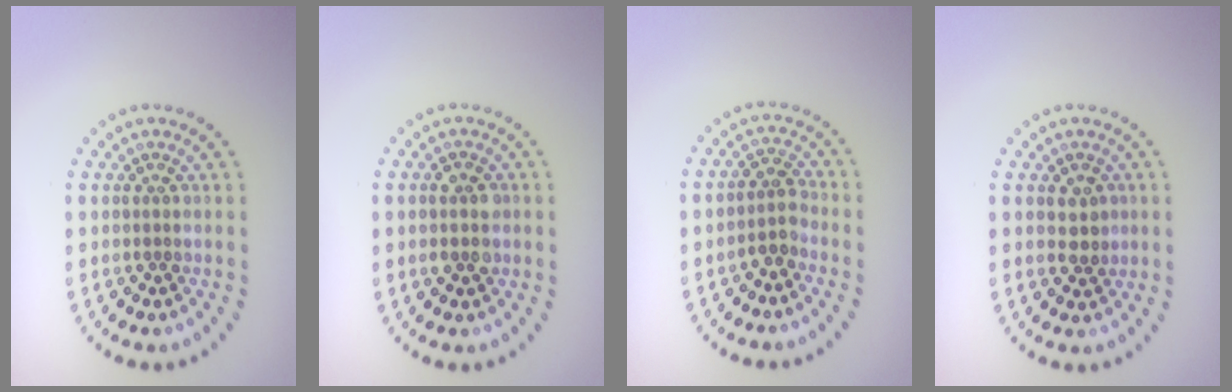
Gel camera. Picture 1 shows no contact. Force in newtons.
{"total": 2.4, "press": 2.4, "slide": 0.2}
{"total": 2.1, "press": 1.8, "slide": 1.1}
{"total": 1.9, "press": 1.9, "slide": 0.6}